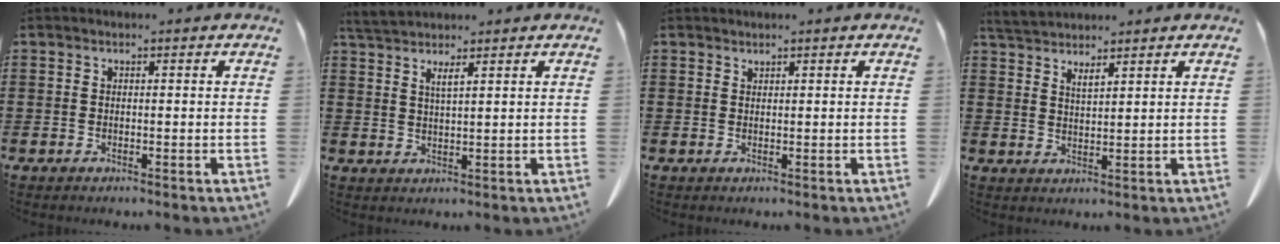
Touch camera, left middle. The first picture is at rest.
{"total": 2.9, "force": [2.3, 0.0, 1.7], "torque": [-0.039, -0.003, 0.042]}
{"total": 0.7, "force": [0.7, 0.1, 0.0], "torque": [-0.002, -0.001, 0.014]}
{"total": 3.2, "force": [3.1, 0.1, 0.8], "torque": [-0.024, -0.006, 0.057]}